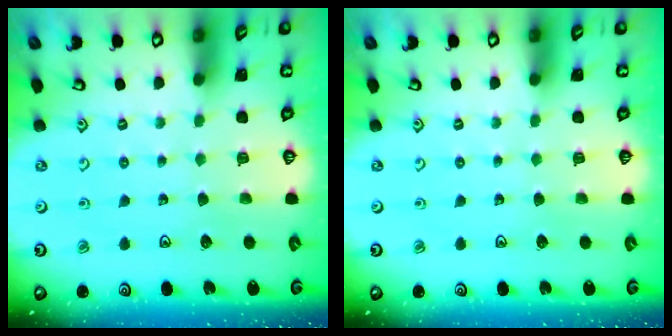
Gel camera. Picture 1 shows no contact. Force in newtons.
{"total": 0.0}